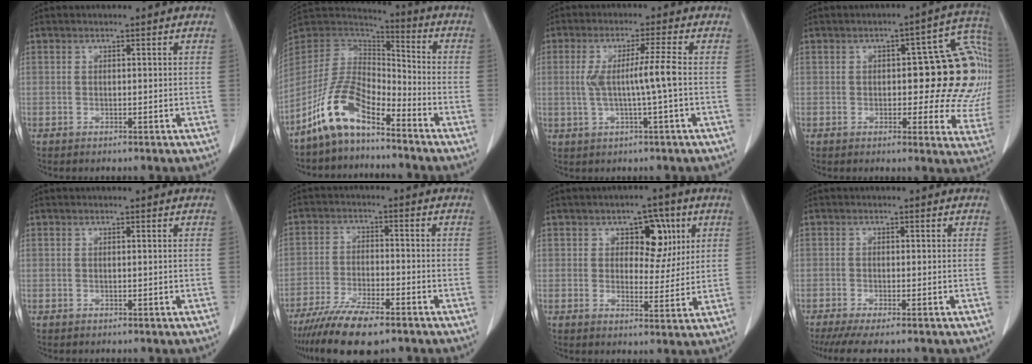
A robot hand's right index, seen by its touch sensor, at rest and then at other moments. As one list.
[{"total": 11.1, "force": [-7.9, 4.2, 6.6], "torque": [-0.147, 0.024, -0.160]}, {"total": 6.1, "force": [-0.3, -0.6, 6.1], "torque": [-0.116, 0.005, -0.003]}, {"total": 17.7, "force": [1.5, 6.8, 16.3], "torque": [-0.150, 0.035, 0.015]}, {"total": 0.0}, {"total": 10.7, "force": [-8.0, 2.3, 6.7], "torque": [-0.115, -0.022, -0.139]}, {"total": 7.2, "force": [2.7, 4.1, 5.3], "torque": [-0.059, 0.015, 0.040]}, {"total": 4.5, "force": [-3.4, 0.4, 2.8], "torque": [-0.043, -0.010, -0.060]}]